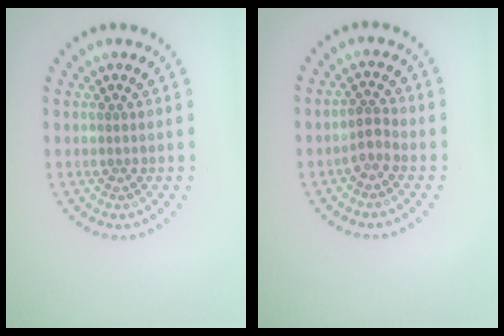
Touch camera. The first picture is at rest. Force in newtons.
{"total": 1.6, "press": 1.2, "slide": 1.0}